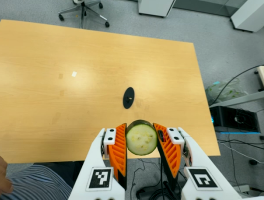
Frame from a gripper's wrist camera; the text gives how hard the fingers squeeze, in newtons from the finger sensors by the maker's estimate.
{"total": 8.6, "left": 7.5, "right": 9.8}